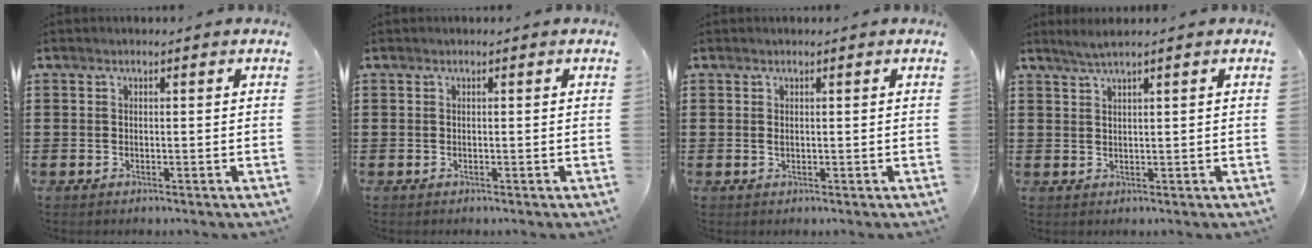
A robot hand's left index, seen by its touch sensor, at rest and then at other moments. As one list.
[{"total": 0.0}, {"total": 0.6, "force": [0.2, 0.3, 0.5], "torque": [-0.010, 0.001, 0.004]}, {"total": 1.8, "force": [1.4, -0.3, 1.2], "torque": [-0.023, 0.000, 0.025]}]